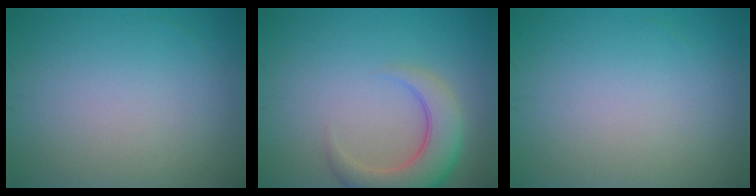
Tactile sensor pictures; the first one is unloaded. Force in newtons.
{"total": 5.4, "press": 5.4, "slide": 0.6}
{"total": 0.0}